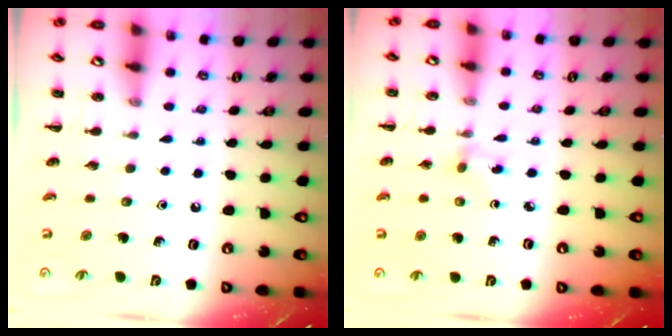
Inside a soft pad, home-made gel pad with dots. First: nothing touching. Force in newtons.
{"total": 2.2, "press": 2.0, "slide": 0.9}